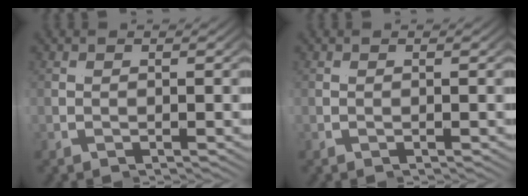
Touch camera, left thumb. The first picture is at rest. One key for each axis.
{"total": 0.0}